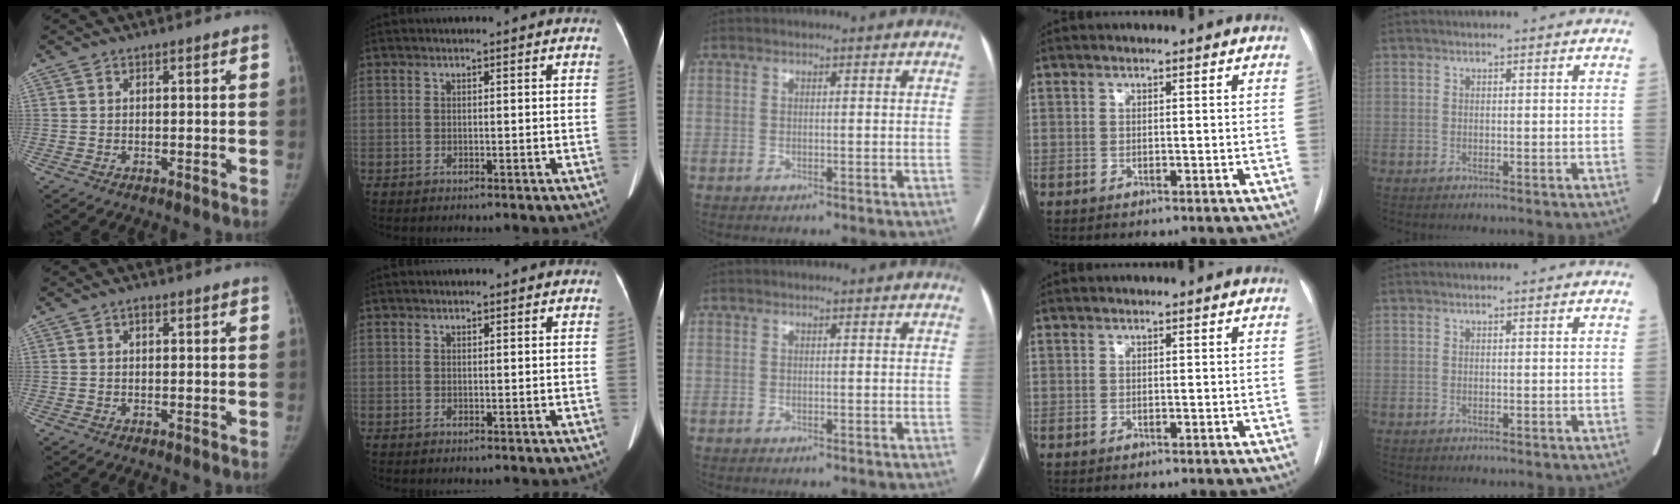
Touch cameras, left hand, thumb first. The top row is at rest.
{"thumb": {"total": 1.1, "force": [0.1, 0.8, 0.8], "torque": [-0.005, 0.002, -0.001]}, "index": {"total": 0.6, "force": [0.3, 0.3, 0.4], "torque": [-0.004, -0.003, 0.002]}}